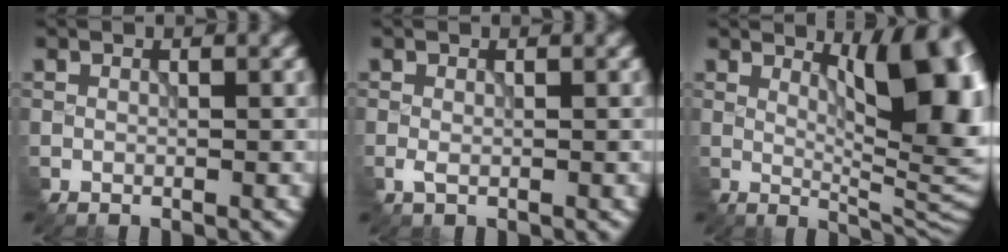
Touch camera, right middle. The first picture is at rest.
{"total": 0.8, "force": [-0.2, 0.3, 0.7], "torque": [-0.018, -0.003, -0.003]}
{"total": 10.6, "force": [3.1, 3.5, 9.4], "torque": [-0.115, -0.004, 0.052]}